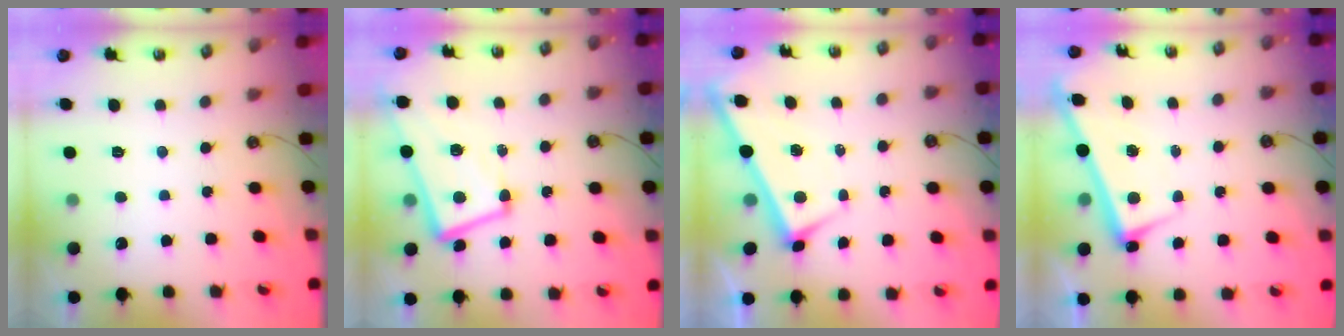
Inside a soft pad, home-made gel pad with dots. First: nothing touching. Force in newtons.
{"total": 6.5, "press": 6.2, "slide": 2.0}
{"total": 2.5, "press": 2.5, "slide": 0.3}
{"total": 2.5, "press": 2.5, "slide": 0.3}